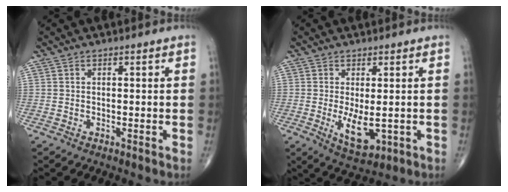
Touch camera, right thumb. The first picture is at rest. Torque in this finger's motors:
{"motor_torque": [-0.36, 0.39, 0.24, 0.30, 0.19]}